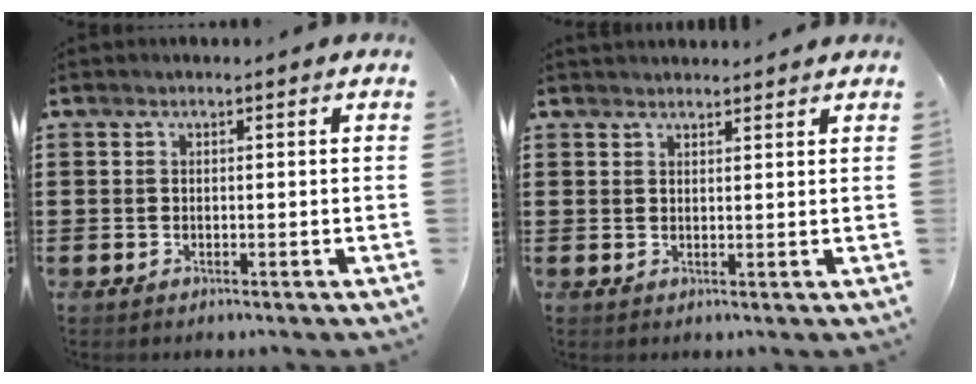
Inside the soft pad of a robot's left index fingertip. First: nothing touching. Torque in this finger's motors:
{"motor_torque": [2.14, 0.00, -1.05, -0.05]}